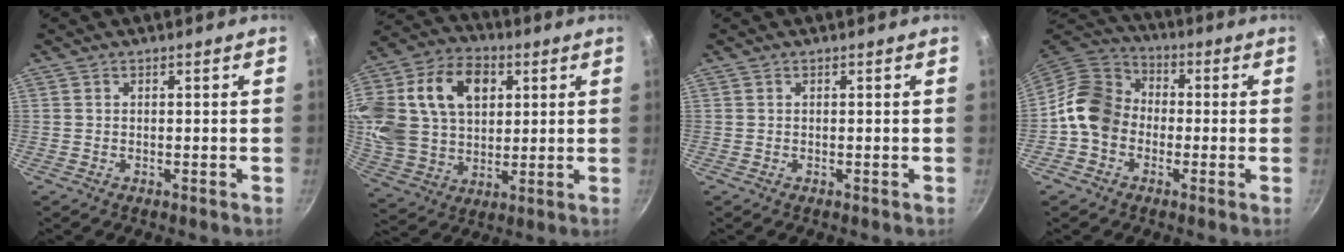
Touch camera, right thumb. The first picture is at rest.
{"total": 27.7, "force": [8.3, 19.5, 17.8], "torque": [-0.373, 0.022, 0.148]}
{"total": 0.0}
{"total": 11.3, "force": [-1.8, 9.4, 6.1], "torque": [-0.079, 0.034, -0.057]}